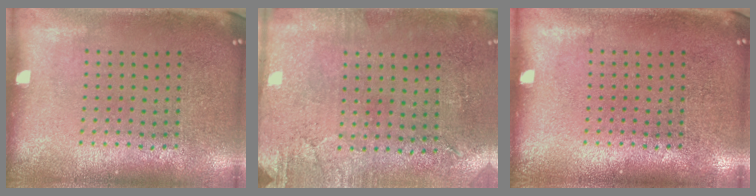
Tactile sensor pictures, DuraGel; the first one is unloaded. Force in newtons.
{"total": 2.9, "press": 2.4, "slide": 1.7}
{"total": 0.0}